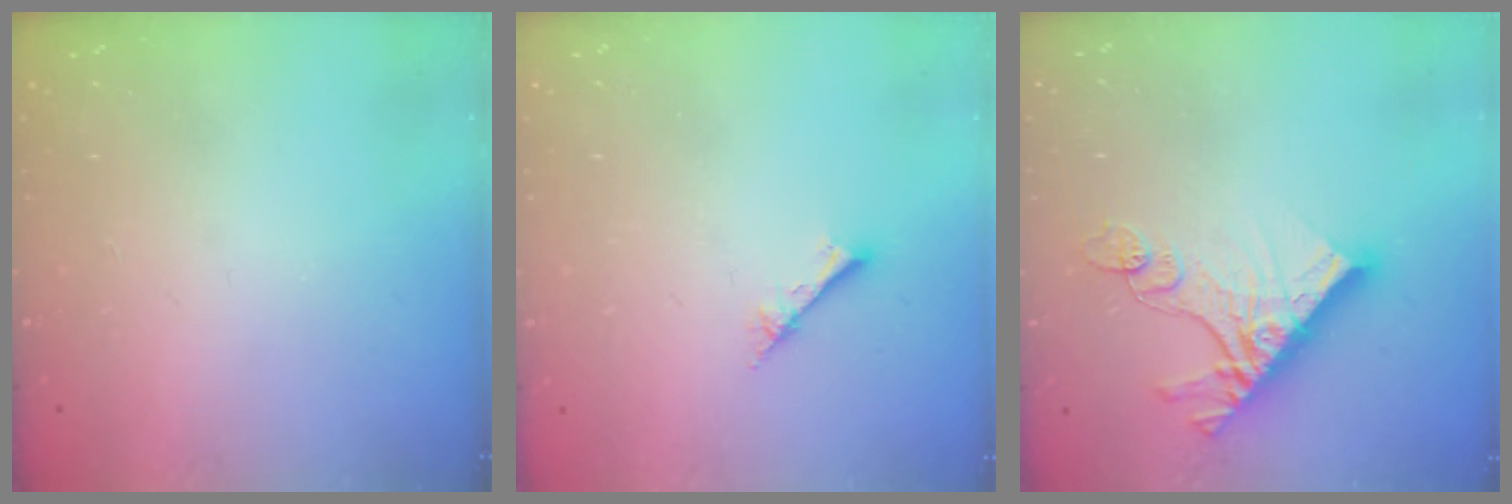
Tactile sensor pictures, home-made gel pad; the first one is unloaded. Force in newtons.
{"total": 2.4, "press": 2.4, "slide": 0.3}
{"total": 13.3, "press": 13.3, "slide": 1.1}